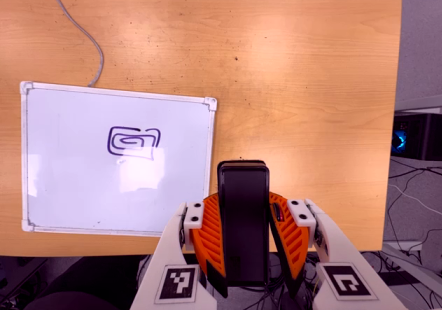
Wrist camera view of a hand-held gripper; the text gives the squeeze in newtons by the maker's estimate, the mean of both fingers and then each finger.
{"total": 8.2, "left": 6.2, "right": 10.2}